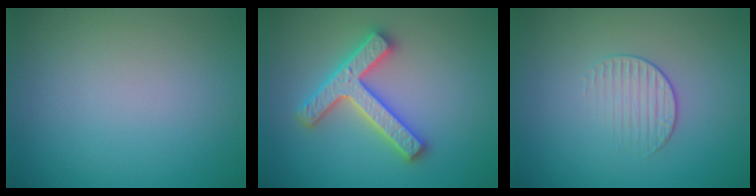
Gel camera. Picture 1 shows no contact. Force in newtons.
{"total": 4.7, "press": 4.6, "slide": 0.9}
{"total": 1.7, "press": 1.0, "slide": 1.4}